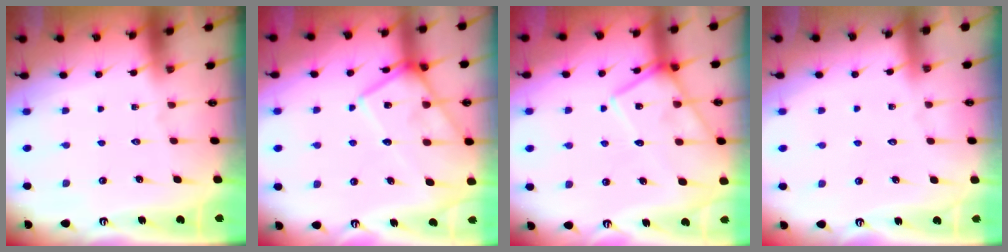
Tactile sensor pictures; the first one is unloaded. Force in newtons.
{"total": 14.5, "press": 14.4, "slide": 1.2}
{"total": 13.1, "press": 13.1, "slide": 1.1}
{"total": 2.5, "press": 2.5, "slide": 0.3}